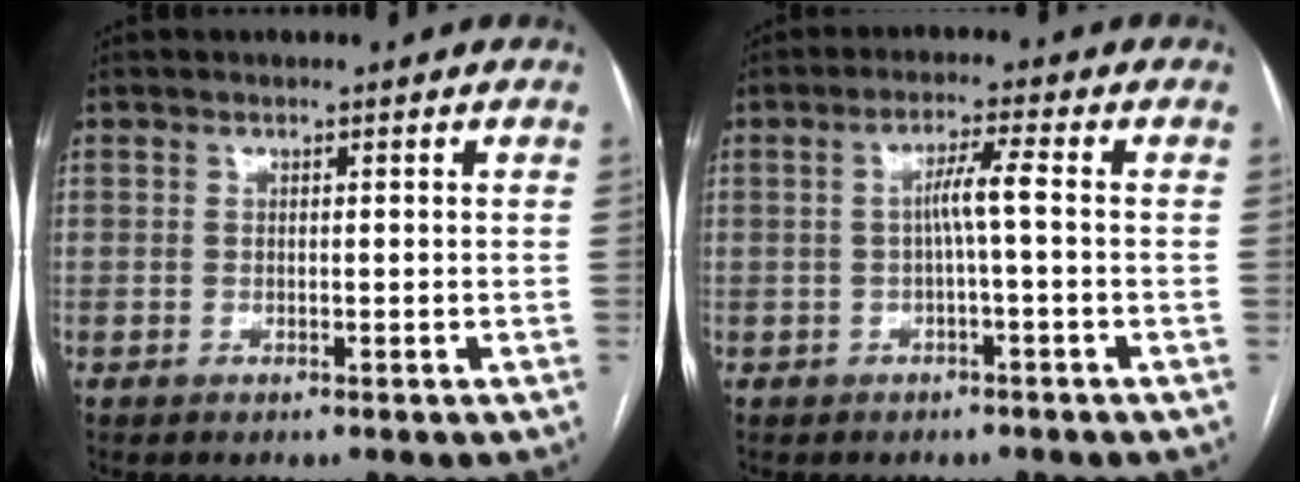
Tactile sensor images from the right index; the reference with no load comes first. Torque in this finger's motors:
{"motor_torque": [0.73, -0.02, 0.30, 0.09]}